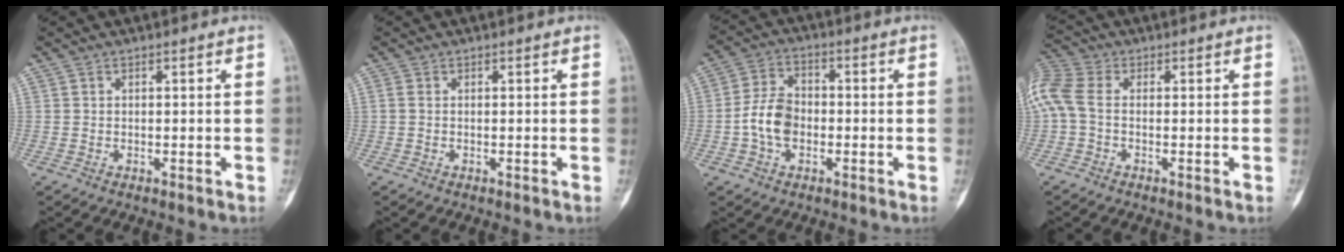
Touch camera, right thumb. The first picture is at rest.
{"total": 0.7, "force": [0.1, 0.5, 0.5], "torque": [-0.015, 0.000, 0.004]}
{"total": 8.0, "force": [-1.6, 5.6, 5.5], "torque": [-0.096, 0.022, -0.039]}
{"total": 8.4, "force": [0.2, 5.2, 6.5], "torque": [-0.169, 0.020, -0.002]}